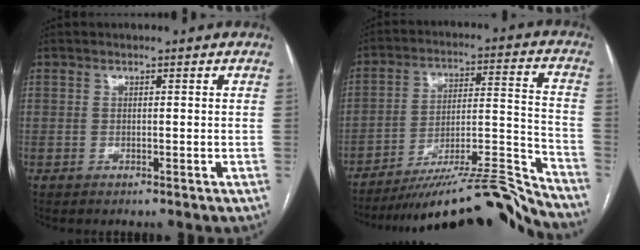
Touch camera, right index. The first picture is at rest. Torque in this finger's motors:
{"motor_torque": [-0.30, -0.80, 0.04, 0.07]}